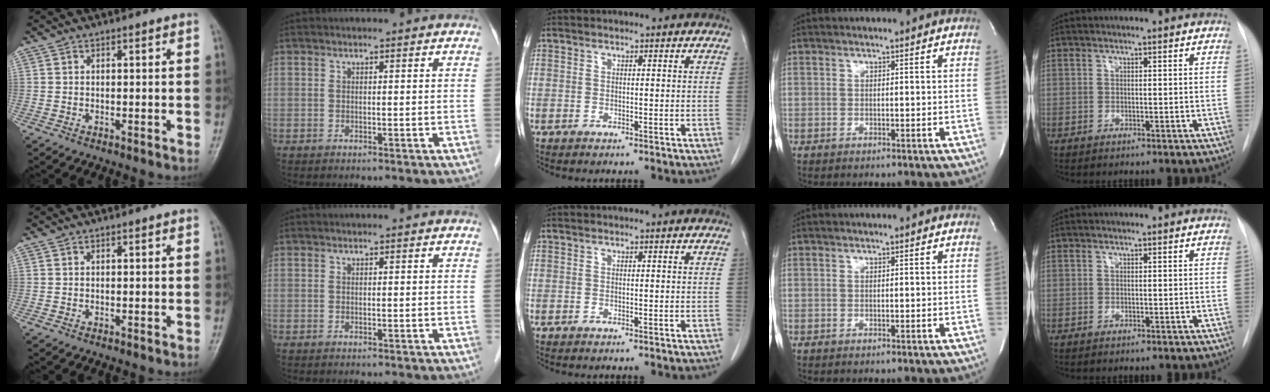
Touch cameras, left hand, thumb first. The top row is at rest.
{}